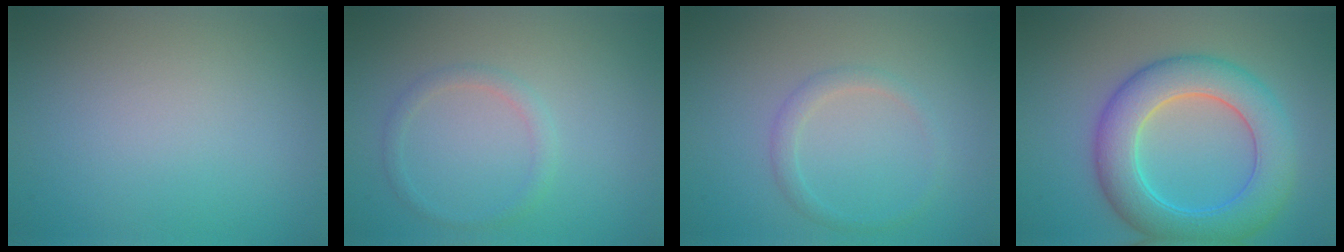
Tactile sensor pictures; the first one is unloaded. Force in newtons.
{"total": 1.4, "press": 1.4, "slide": 0.1}
{"total": 1.6, "press": 1.6, "slide": 0.1}
{"total": 7.8, "press": 7.8, "slide": 0.1}